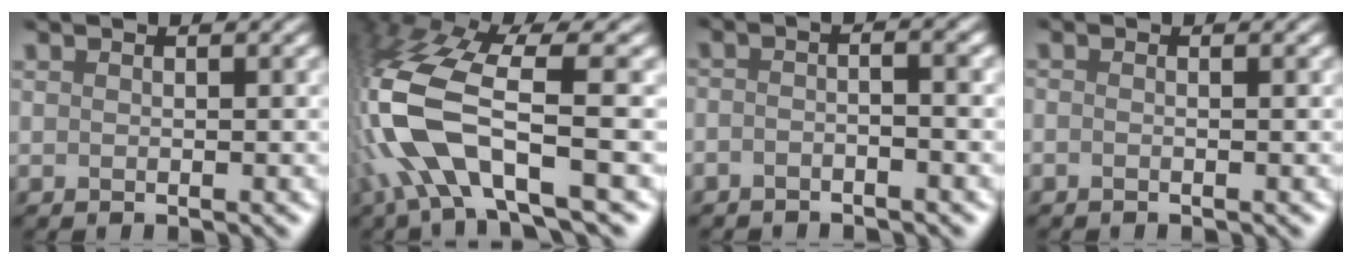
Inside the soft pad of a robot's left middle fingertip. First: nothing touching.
{"total": 10.0, "force": [-2.9, 3.5, 8.8], "torque": [-0.206, 0.005, -0.058]}
{"total": 1.6, "force": [-1.1, 0.1, 1.0], "torque": [-0.021, -0.002, -0.028]}
{"total": 0.8, "force": [-0.7, 0.0, 0.4], "torque": [-0.005, -0.003, -0.013]}